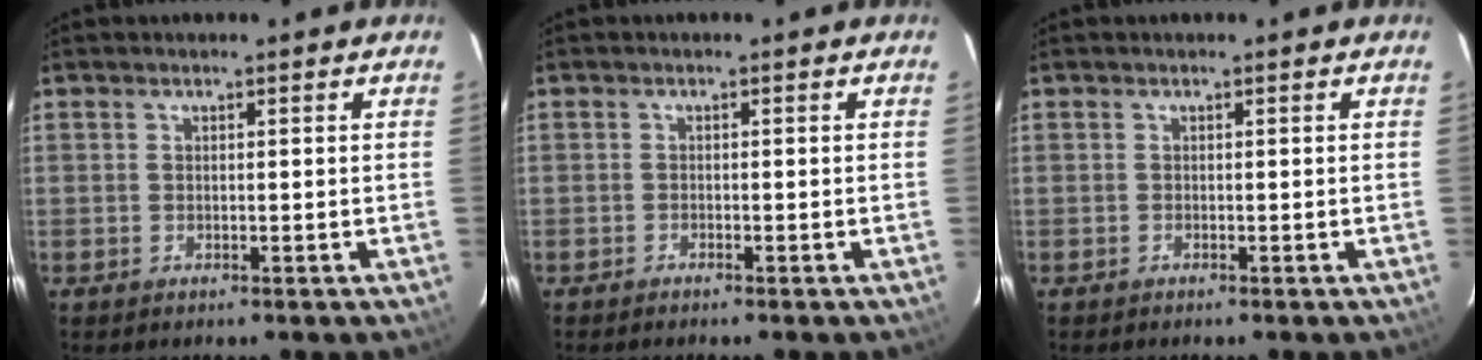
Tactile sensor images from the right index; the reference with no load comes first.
{"total": 0.8, "force": [-0.8, 0.0, 0.1], "torque": [-0.006, -0.002, -0.015]}
{"total": 0.0}